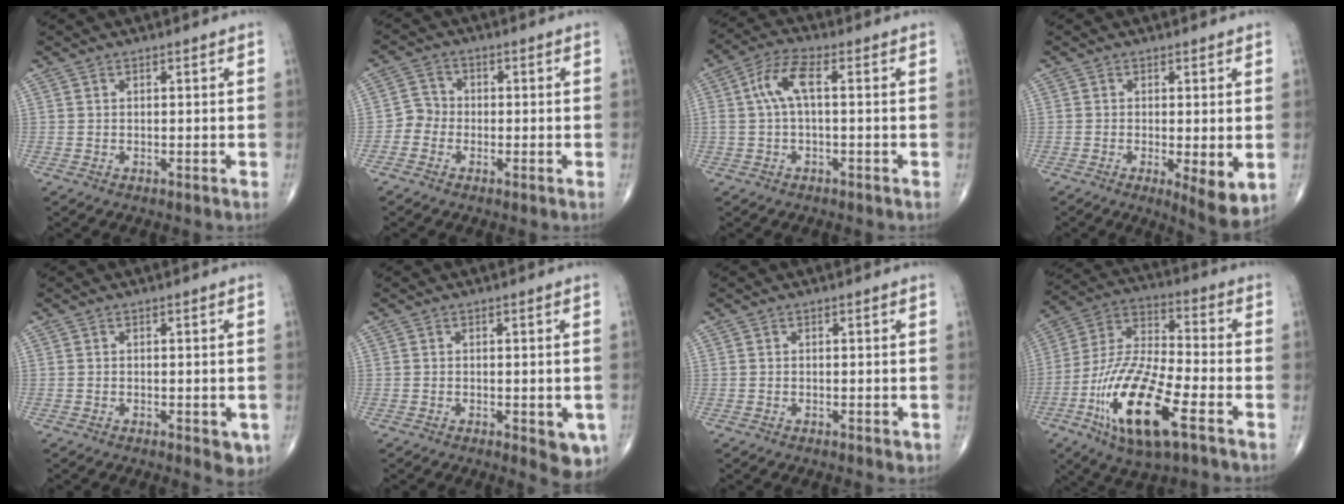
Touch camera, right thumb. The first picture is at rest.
{"total": 3.5, "force": [-1.4, 3.1, 0.7], "torque": [0.008, 0.012, -0.041]}
{"total": 6.5, "force": [0.6, 2.3, 6.1], "torque": [-0.138, 0.024, 0.007]}
{"total": 6.4, "force": [-1.2, 1.9, 6.0], "torque": [-0.093, -0.021, -0.019]}
{"total": 3.8, "force": [-1.3, 1.7, 3.1], "torque": [-0.023, -0.005, -0.013]}
{"total": 5.8, "force": [-1.8, 2.3, 5.0], "torque": [-0.043, -0.008, -0.019]}
{"total": 0.9, "force": [-0.3, 0.5, 0.6], "torque": [-0.009, -0.002, -0.004]}
{"total": 20.5, "force": [-8.6, 6.9, 17.2], "torque": [-0.352, 0.028, -0.154]}